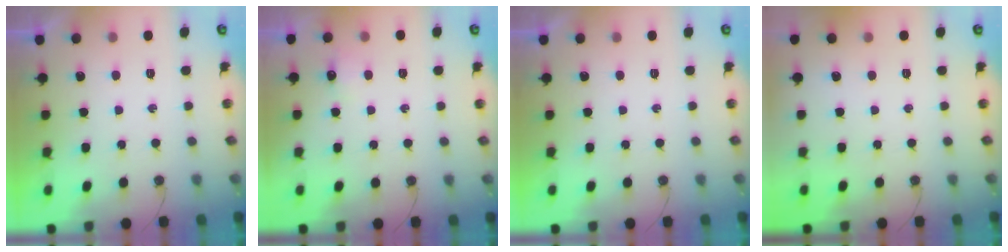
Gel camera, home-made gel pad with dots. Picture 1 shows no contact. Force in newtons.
{"total": 4.6, "press": 4.5, "slide": 0.7}
{"total": 0.0}
{"total": 0.0}